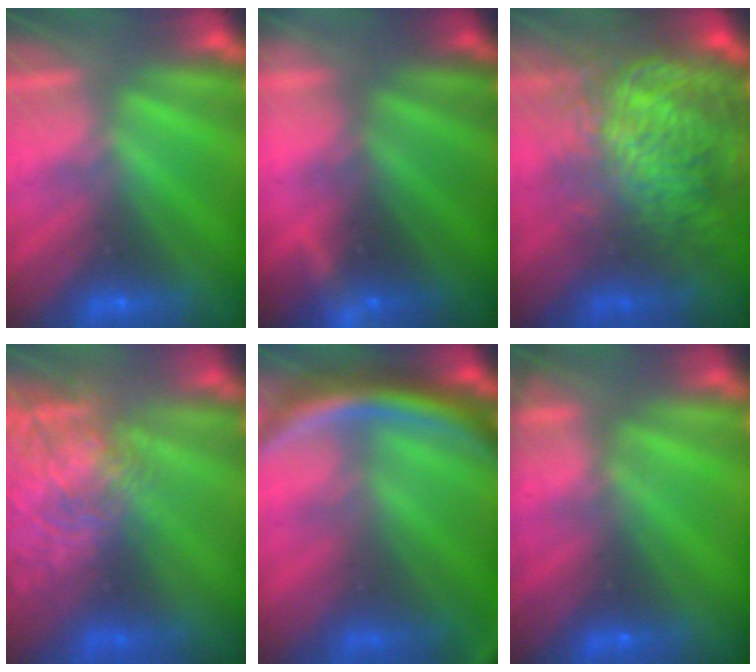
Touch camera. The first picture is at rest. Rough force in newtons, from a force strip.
{"total": 3.0}
{"total": 13.2}
{"total": 7.8}
{"total": 10.5}
{"total": 10.2}